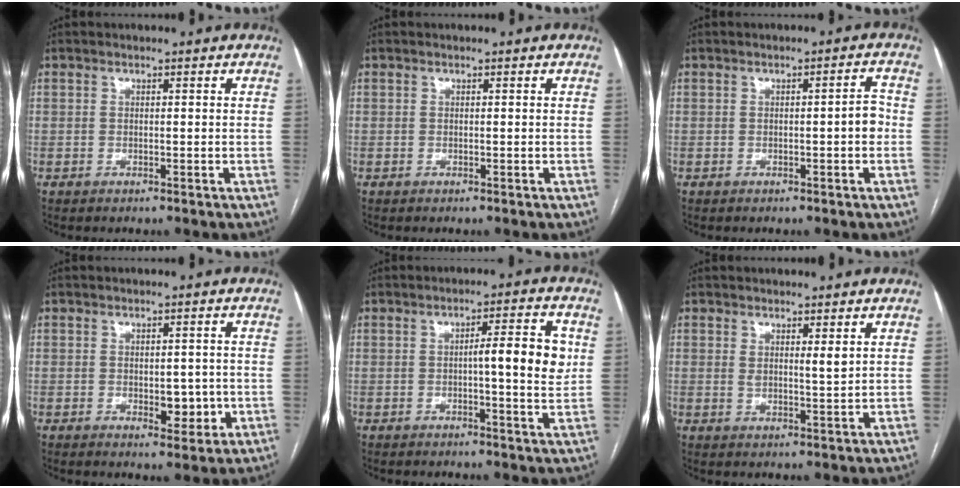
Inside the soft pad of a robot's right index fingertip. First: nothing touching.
{"total": 0.0}
{"total": 2.6, "force": [-0.5, 0.4, 2.5], "torque": [-0.027, 0.005, -0.009]}
{"total": 4.5, "force": [-0.8, 2.3, 3.8], "torque": [-0.043, -0.002, -0.003]}
{"total": 7.4, "force": [0.7, 0.9, 7.3], "torque": [-0.101, 0.010, 0.006]}
{"total": 2.7, "force": [1.4, 0.4, 2.2], "torque": [-0.041, -0.009, 0.026]}